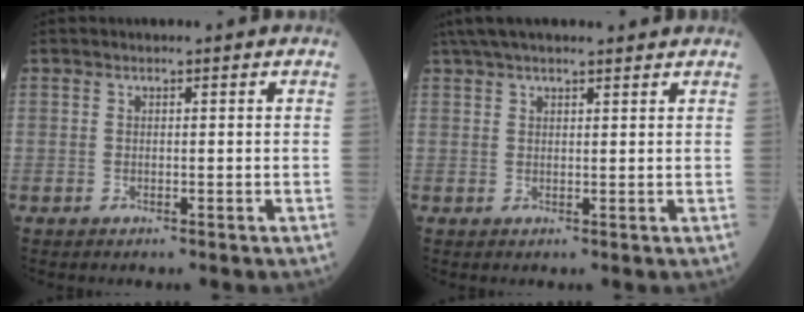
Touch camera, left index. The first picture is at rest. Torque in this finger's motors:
{"motor_torque": [0.94, -1.20, 0.43, 0.16]}